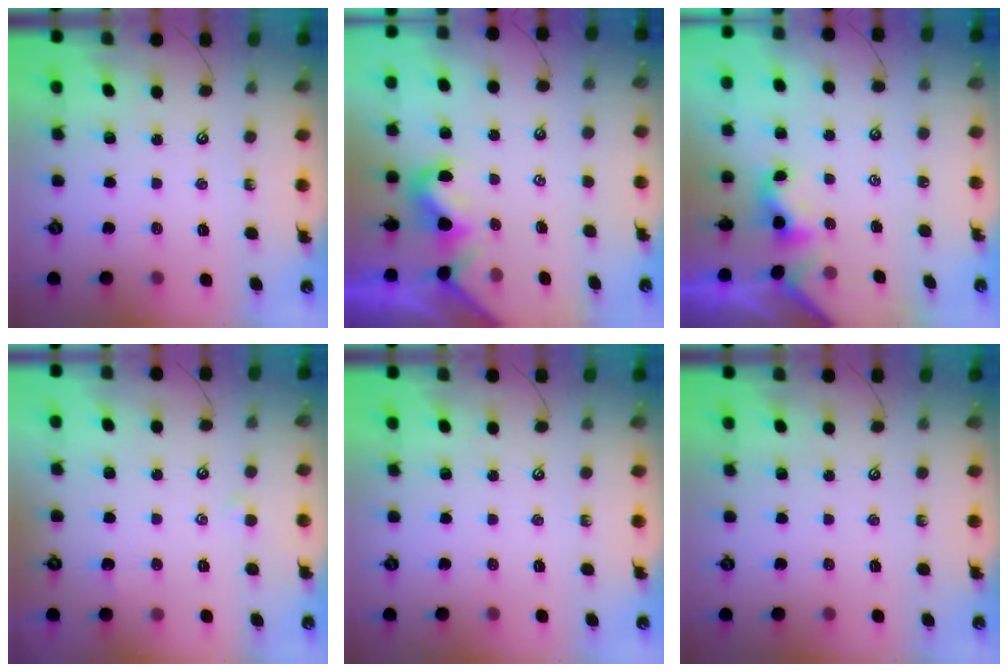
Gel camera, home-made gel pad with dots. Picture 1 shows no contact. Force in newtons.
{"total": 1.0, "press": 0.9, "slide": 0.4}
{"total": 1.0, "press": 0.9, "slide": 0.4}
{"total": 1.4, "press": 1.3, "slide": 0.4}
{"total": 0.0}
{"total": 0.0}